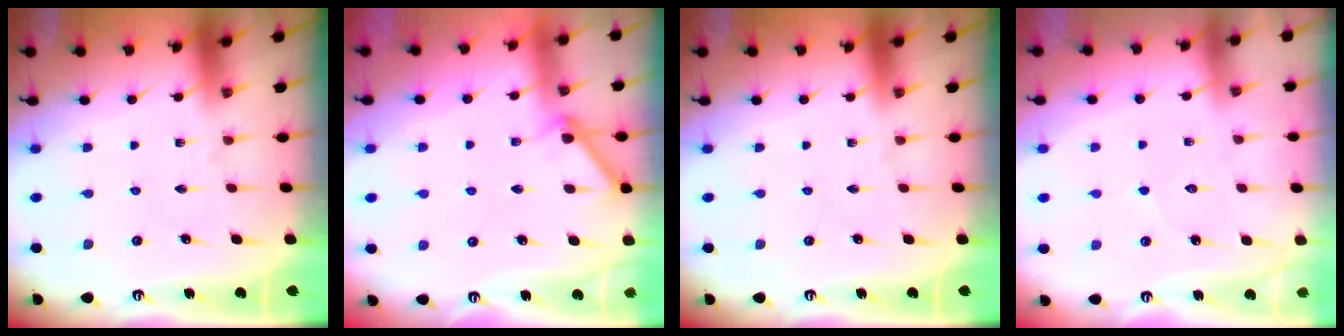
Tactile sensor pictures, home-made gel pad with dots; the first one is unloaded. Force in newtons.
{"total": 5.8, "press": 5.8, "slide": 0.8}
{"total": 0.0}
{"total": 3.7, "press": 3.7, "slide": 0.2}